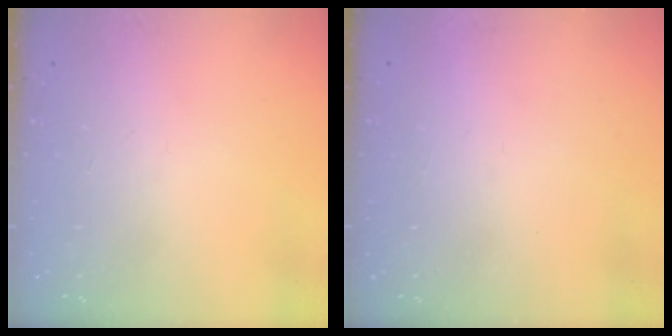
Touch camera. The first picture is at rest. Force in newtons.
{"total": 1.5, "press": 1.5, "slide": 0.1}